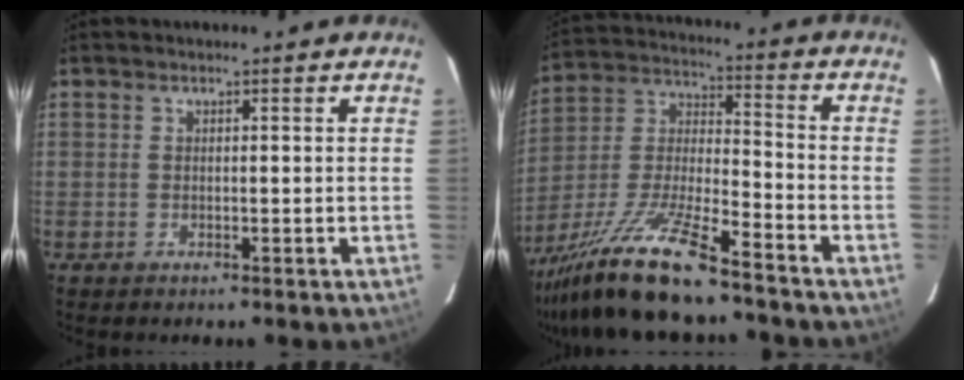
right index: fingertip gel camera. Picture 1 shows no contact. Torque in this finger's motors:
{"motor_torque": [1.13, -1.01, 0.83, 0.21]}